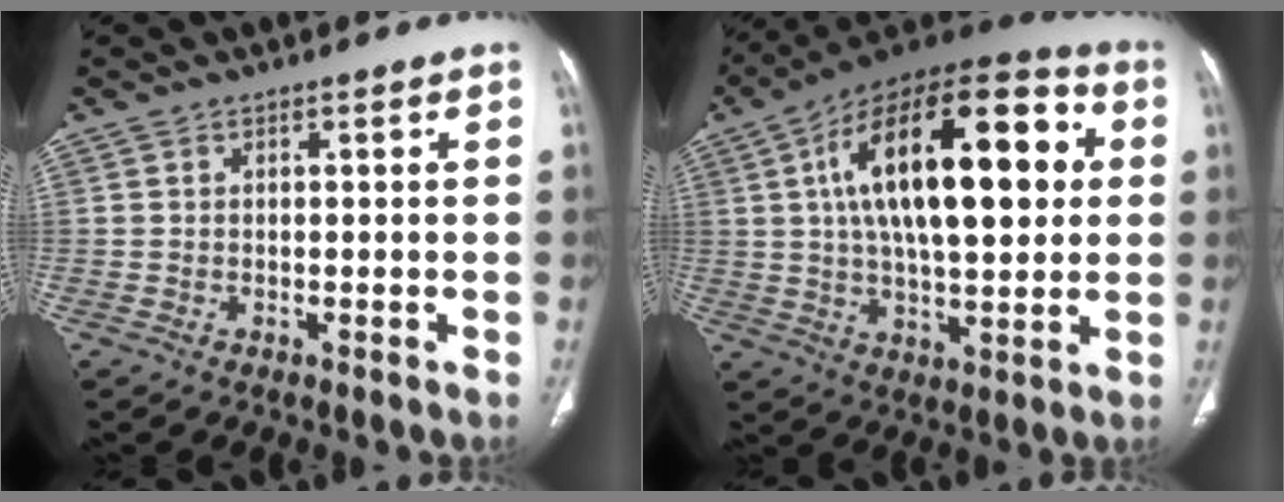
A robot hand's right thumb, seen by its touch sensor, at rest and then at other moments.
{"total": 27.4, "force": [5.6, 11.9, 24.0], "torque": [-0.369, 0.022, 0.080]}